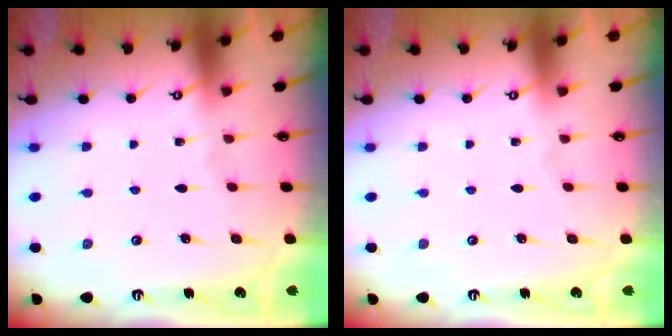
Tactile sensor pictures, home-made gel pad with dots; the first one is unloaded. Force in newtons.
{"total": 0.0}